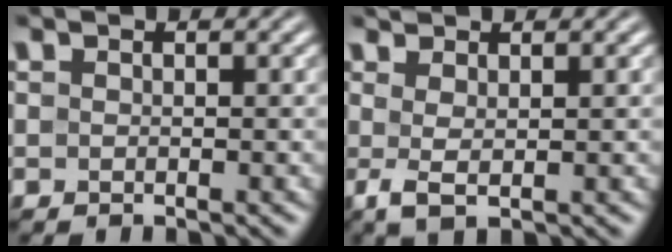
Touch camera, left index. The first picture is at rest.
{"total": 2.5, "force": [0.6, 0.7, 2.3], "torque": [-0.045, 0.002, 0.012]}